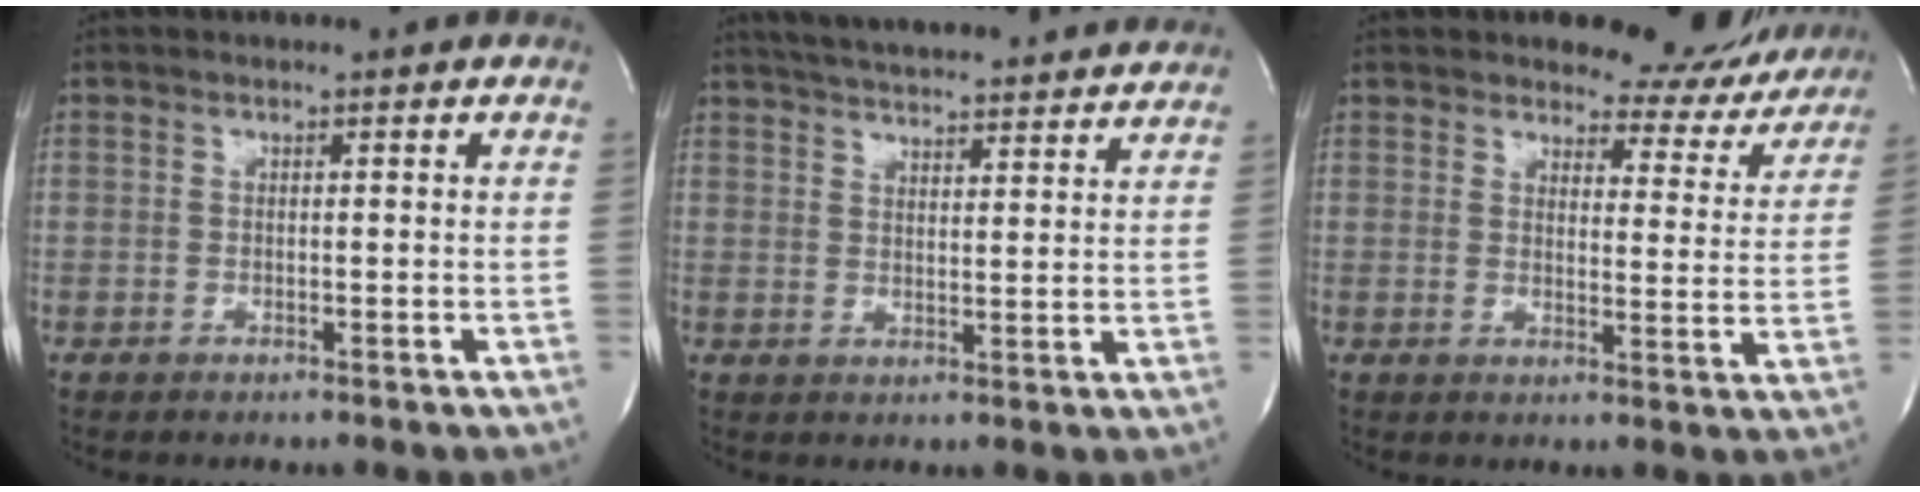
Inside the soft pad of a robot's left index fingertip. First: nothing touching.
{"total": 20.9, "force": [19.3, 2.7, 7.7], "torque": [-0.127, 0.014, 0.255]}
{"total": 10.0, "force": [9.5, 3.1, 0.5], "torque": [0.016, -0.039, 0.095]}